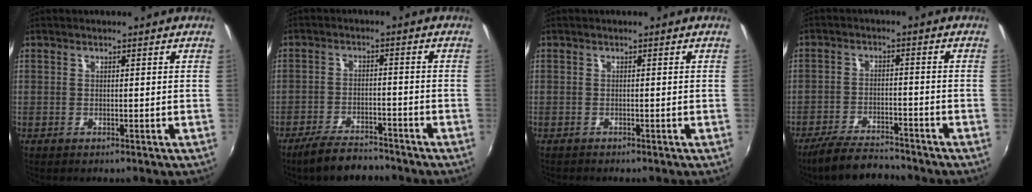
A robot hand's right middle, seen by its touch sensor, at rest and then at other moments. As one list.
[{"total": 7.7, "force": [-6.7, 2.1, 3.3], "torque": [-0.081, -0.006, -0.112]}, {"total": 0.8, "force": [-0.8, 0.3, 0.1], "torque": [-0.005, -0.003, -0.014]}, {"total": 9.0, "force": [-8.1, 1.8, 3.4], "torque": [-0.091, -0.007, -0.141]}]